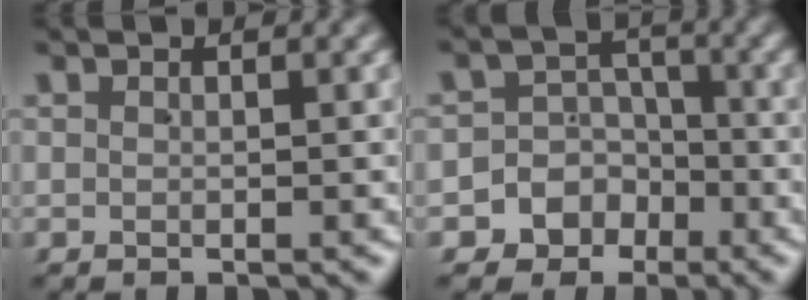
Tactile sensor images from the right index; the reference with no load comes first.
{"total": 7.5, "force": [-3.1, 6.8, 0.9], "torque": [-0.025, -0.010, -0.064]}